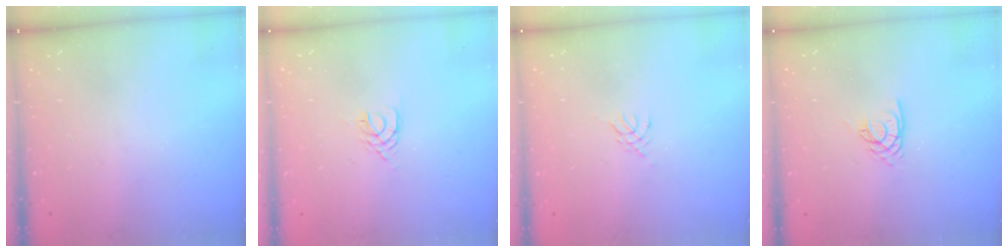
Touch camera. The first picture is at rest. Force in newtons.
{"total": 2.0, "press": 1.9, "slide": 0.3}
{"total": 2.7, "press": 2.6, "slide": 0.6}
{"total": 2.7, "press": 2.7, "slide": 0.1}